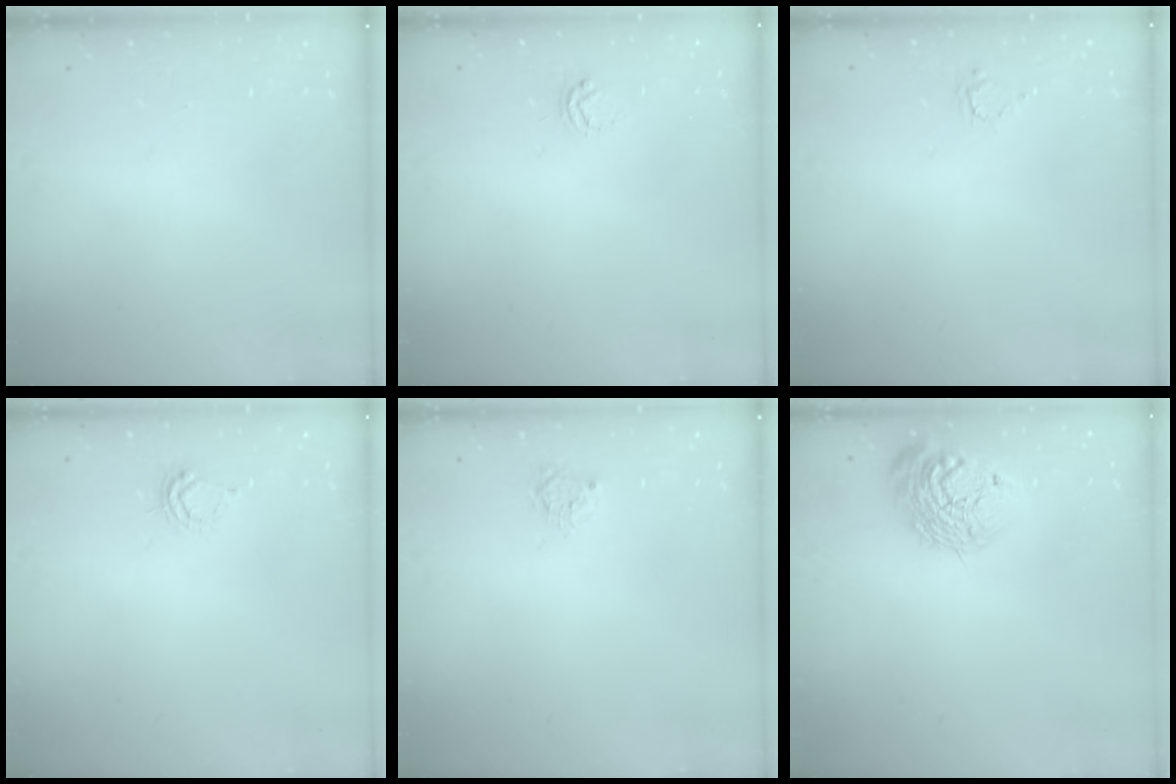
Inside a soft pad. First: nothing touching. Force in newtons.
{"total": 4.4, "press": 4.3, "slide": 0.4}
{"total": 2.9, "press": 2.9, "slide": 0.4}
{"total": 4.3, "press": 4.3, "slide": 0.6}
{"total": 3.4, "press": 3.4, "slide": 0.4}
{"total": 14.6, "press": 14.5, "slide": 1.0}